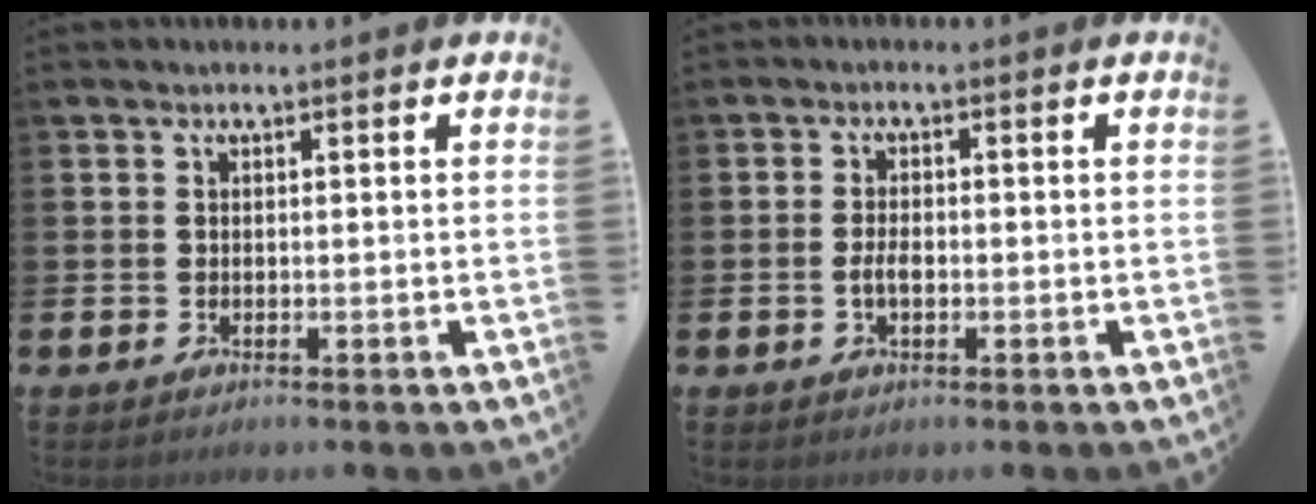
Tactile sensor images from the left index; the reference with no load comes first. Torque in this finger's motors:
{"motor_torque": [0.64, 0.11, 0.08, 0.05]}